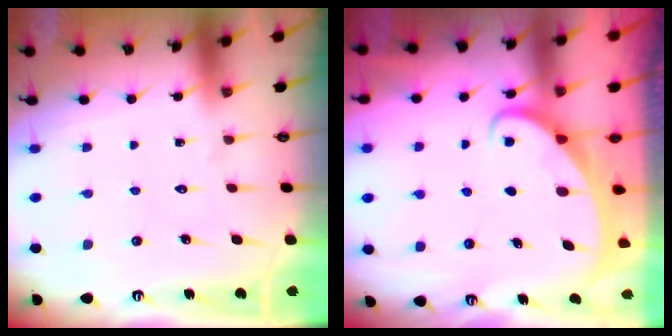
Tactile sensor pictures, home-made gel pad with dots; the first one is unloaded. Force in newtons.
{"total": 2.0, "press": 2.0, "slide": 0.0}